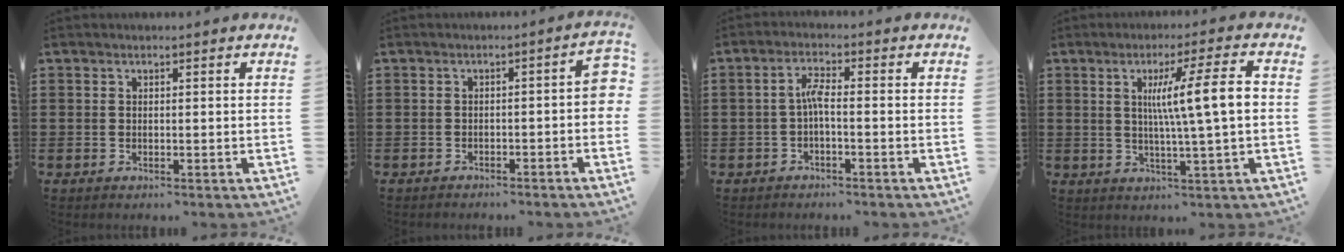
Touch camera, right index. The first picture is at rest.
{"total": 3.1, "force": [-1.6, 0.7, 2.5], "torque": [-0.033, 0.002, -0.034]}
{"total": 3.0, "force": [-0.8, 0.6, 2.8], "torque": [-0.054, 0.006, -0.017]}
{"total": 9.7, "force": [1.2, 0.4, 9.6], "torque": [-0.168, 0.000, 0.011]}